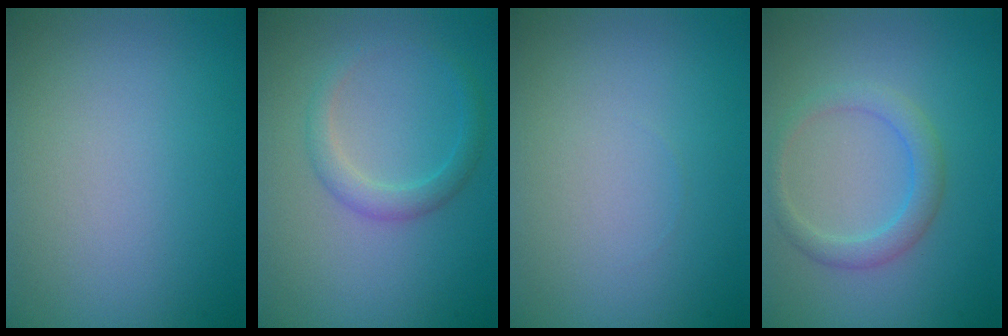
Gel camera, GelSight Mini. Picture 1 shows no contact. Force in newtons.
{"total": 2.1, "press": 2.1, "slide": 0.1}
{"total": 0.0}
{"total": 2.5, "press": 2.5, "slide": 0.1}